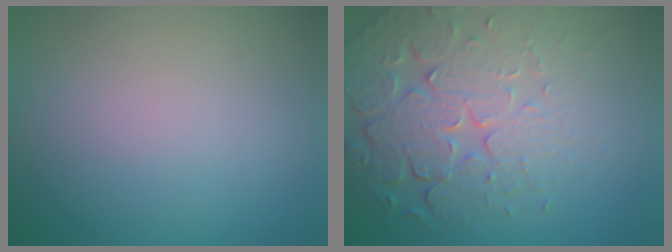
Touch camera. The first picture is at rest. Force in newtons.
{"total": 7.6, "press": 5.5, "slide": 5.3}